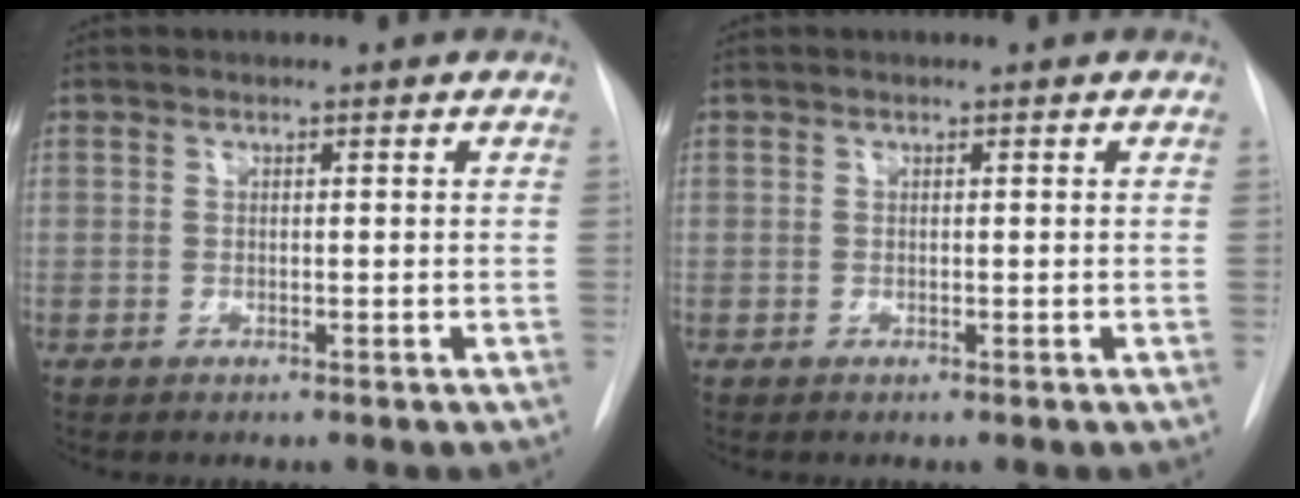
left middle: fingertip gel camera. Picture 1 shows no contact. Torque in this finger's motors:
{"motor_torque": [-0.82, -0.27, 0.05, 0.01]}